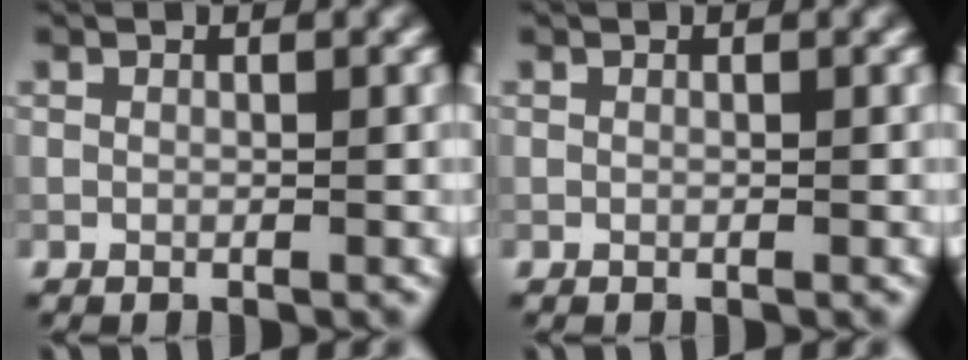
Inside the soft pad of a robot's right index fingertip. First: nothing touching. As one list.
[{"total": 0.0}]